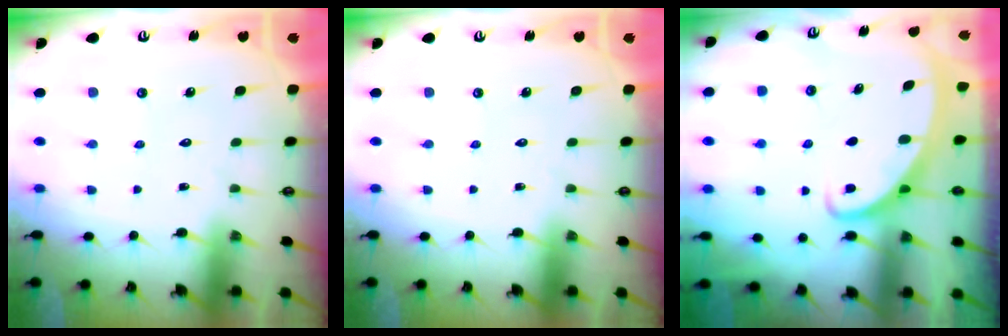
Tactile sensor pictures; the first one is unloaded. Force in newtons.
{"total": 0.0}
{"total": 2.4, "press": 2.4, "slide": 0.4}